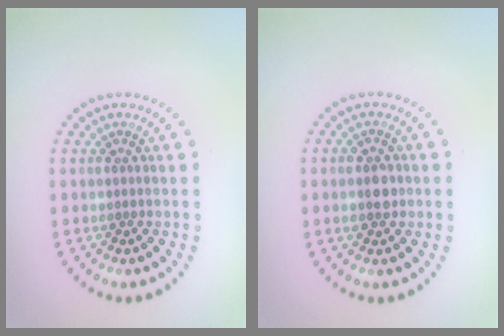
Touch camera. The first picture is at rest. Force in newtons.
{"total": 2.5, "press": 2.5, "slide": 0.2}